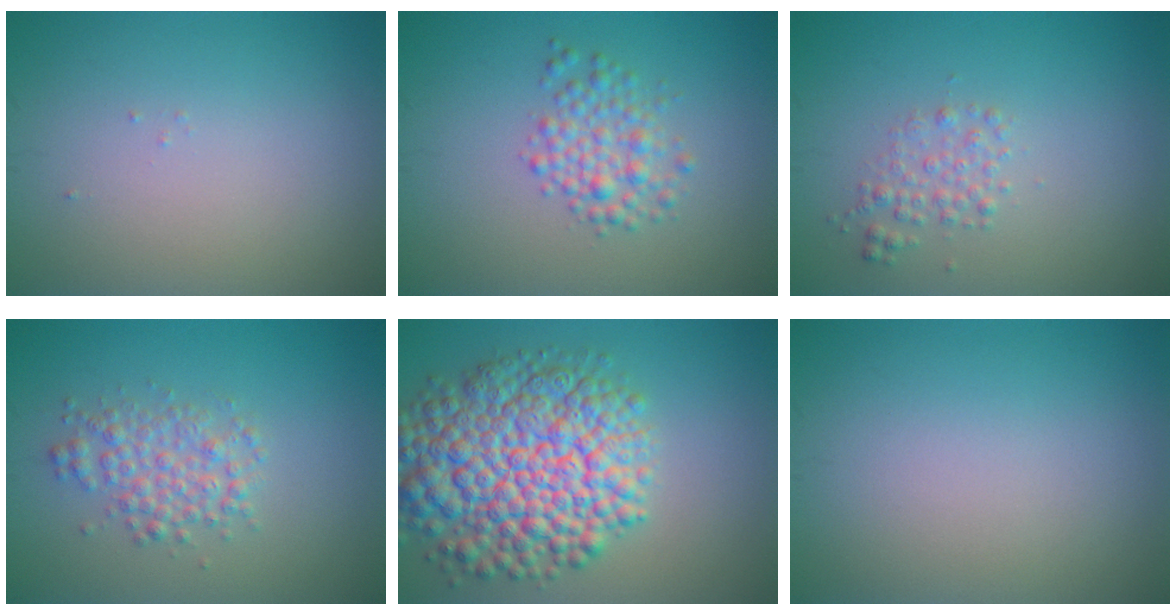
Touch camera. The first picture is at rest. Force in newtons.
{"total": 2.9, "press": 2.9, "slide": 0.0}
{"total": 1.7, "press": 1.7, "slide": 0.1}
{"total": 3.0, "press": 3.0, "slide": 0.1}
{"total": 11.7, "press": 11.7, "slide": 0.4}
{"total": 0.0}